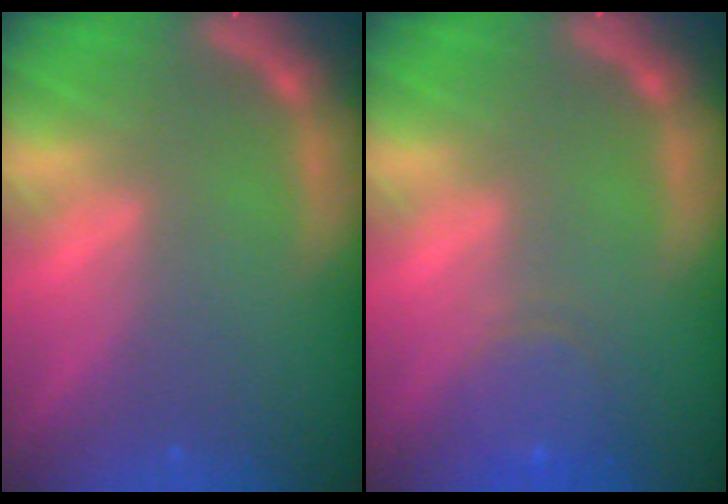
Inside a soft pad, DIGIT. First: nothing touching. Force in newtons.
{"total": 3.5}